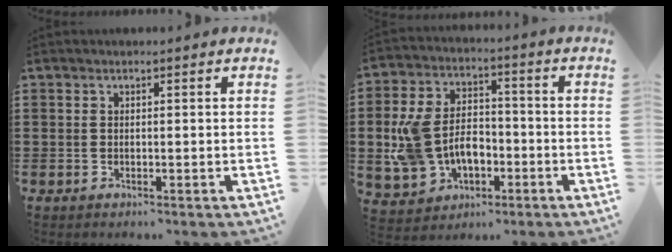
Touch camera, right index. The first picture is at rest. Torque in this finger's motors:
{"motor_torque": [1.32, -0.81, 0.49, 0.21]}